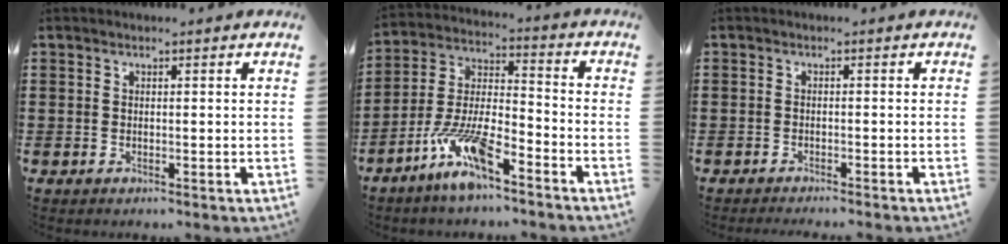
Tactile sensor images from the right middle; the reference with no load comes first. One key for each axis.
{"total": 10.2, "fx": -7.2, "fy": 2.2, "fz": 6.9, "tx": -0.162, "ty": -0.007, "tz": -0.142}
{"total": 1.4, "fx": -1.4, "fy": 0.0, "fz": -0.1, "tx": -0.002, "ty": 0.002, "tz": -0.029}